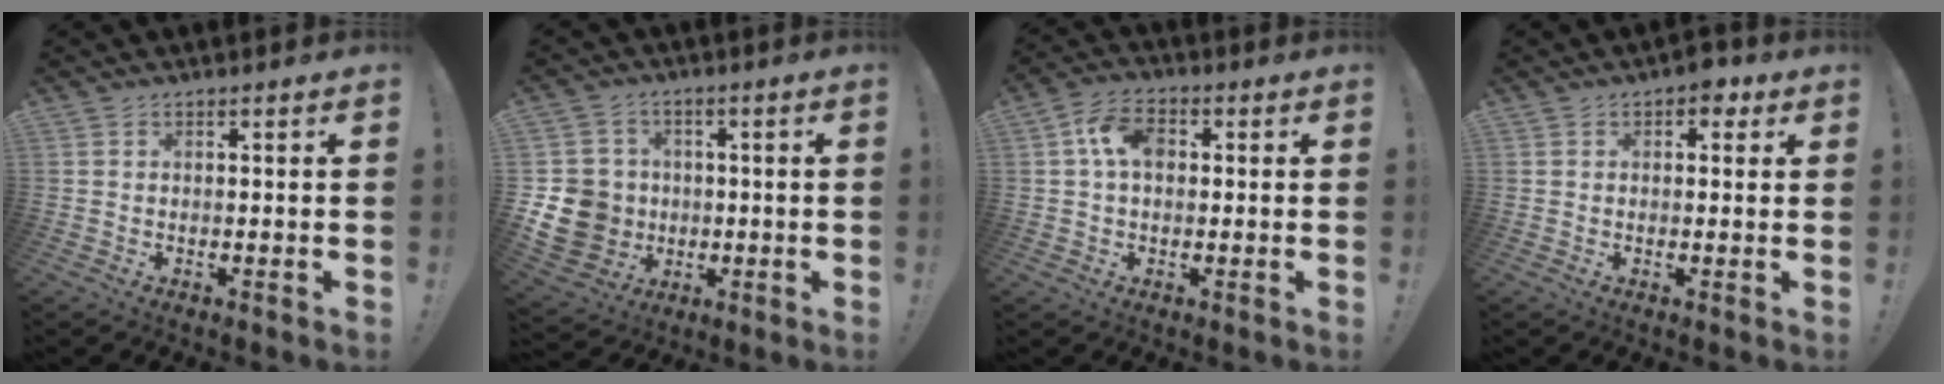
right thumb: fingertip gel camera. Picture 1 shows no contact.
{"total": 13.7, "force": [-1.8, 12.4, 5.6], "torque": [-0.118, 0.019, -0.022]}
{"total": 8.1, "force": [1.3, 5.6, 5.8], "torque": [-0.101, 0.011, 0.025]}
{"total": 3.8, "force": [1.7, 2.4, 2.3], "torque": [-0.025, -0.001, 0.027]}